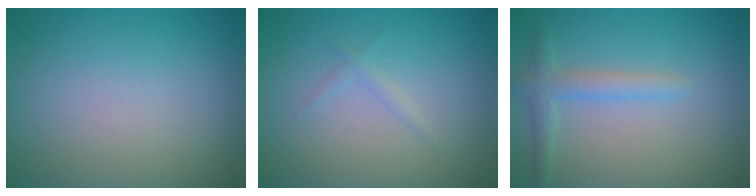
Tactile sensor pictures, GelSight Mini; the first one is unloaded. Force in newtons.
{"total": 0.8, "press": 0.8, "slide": 0.1}
{"total": 2.3, "press": 2.3, "slide": 0.1}